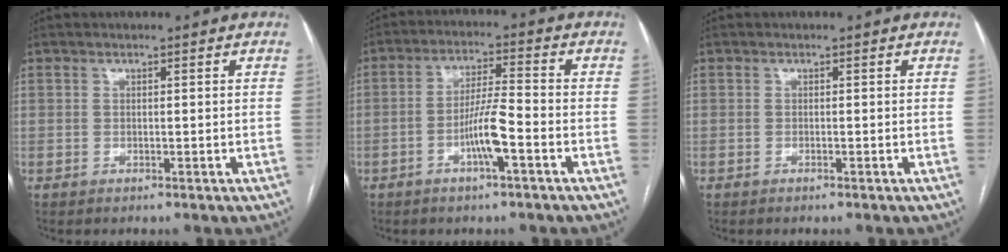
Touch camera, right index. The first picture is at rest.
{"total": 6.7, "force": [-2.7, 0.3, 6.1], "torque": [-0.121, 0.005, -0.048]}
{"total": 0.0}